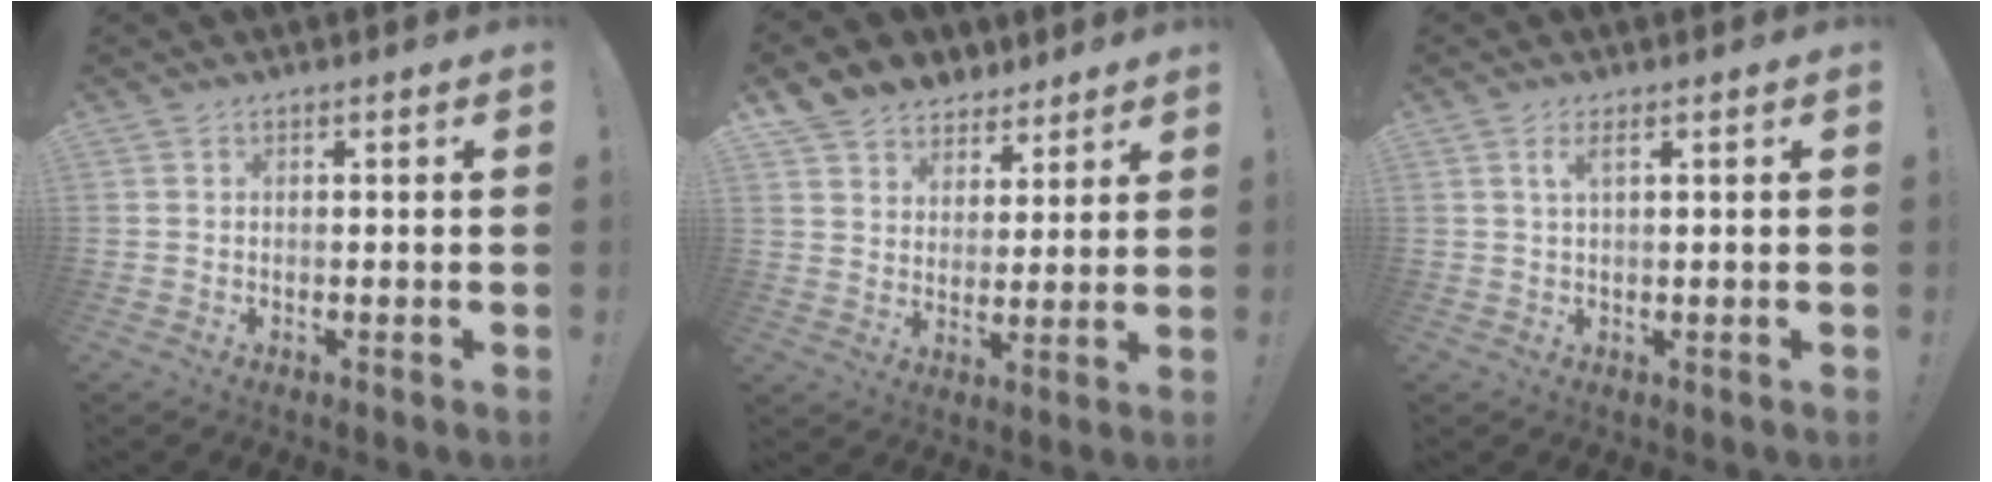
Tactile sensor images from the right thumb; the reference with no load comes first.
{"total": 8.0, "force": [6.0, 5.3, 0.8], "torque": [-0.022, -0.042, 0.122]}
{"total": 2.6, "force": [1.1, 0.2, 2.3], "torque": [-0.039, -0.001, 0.017]}